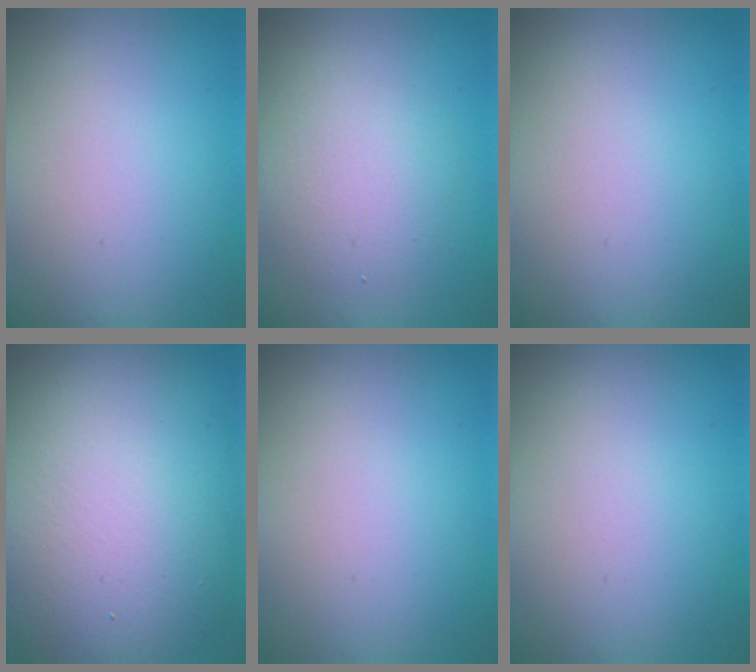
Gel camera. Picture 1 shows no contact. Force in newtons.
{"total": 3.7, "press": 3.7, "slide": 0.2}
{"total": 0.0}
{"total": 13.0, "press": 13.0, "slide": 0.6}
{"total": 0.0}
{"total": 0.0}